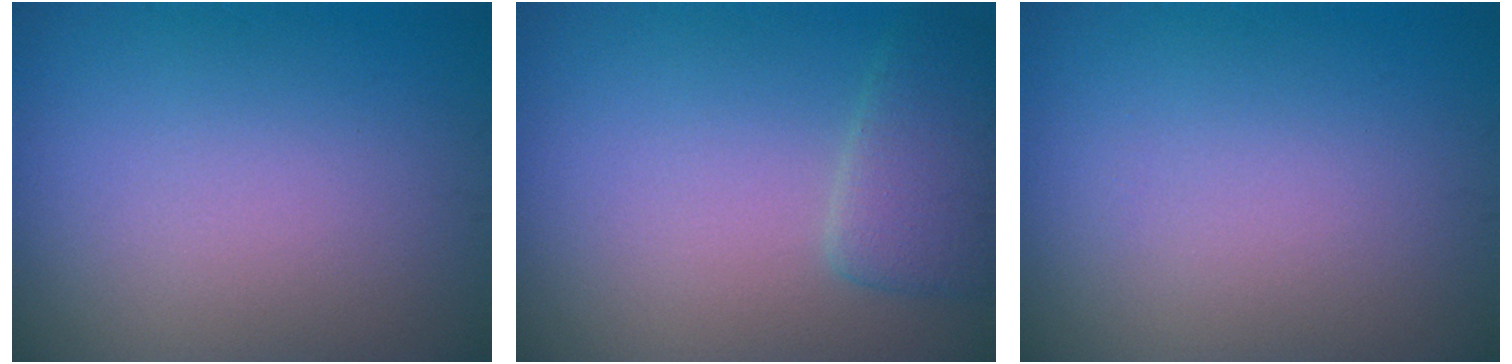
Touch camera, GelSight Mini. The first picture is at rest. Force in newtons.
{"total": 2.9, "press": 2.9, "slide": 0.3}
{"total": 0.0}